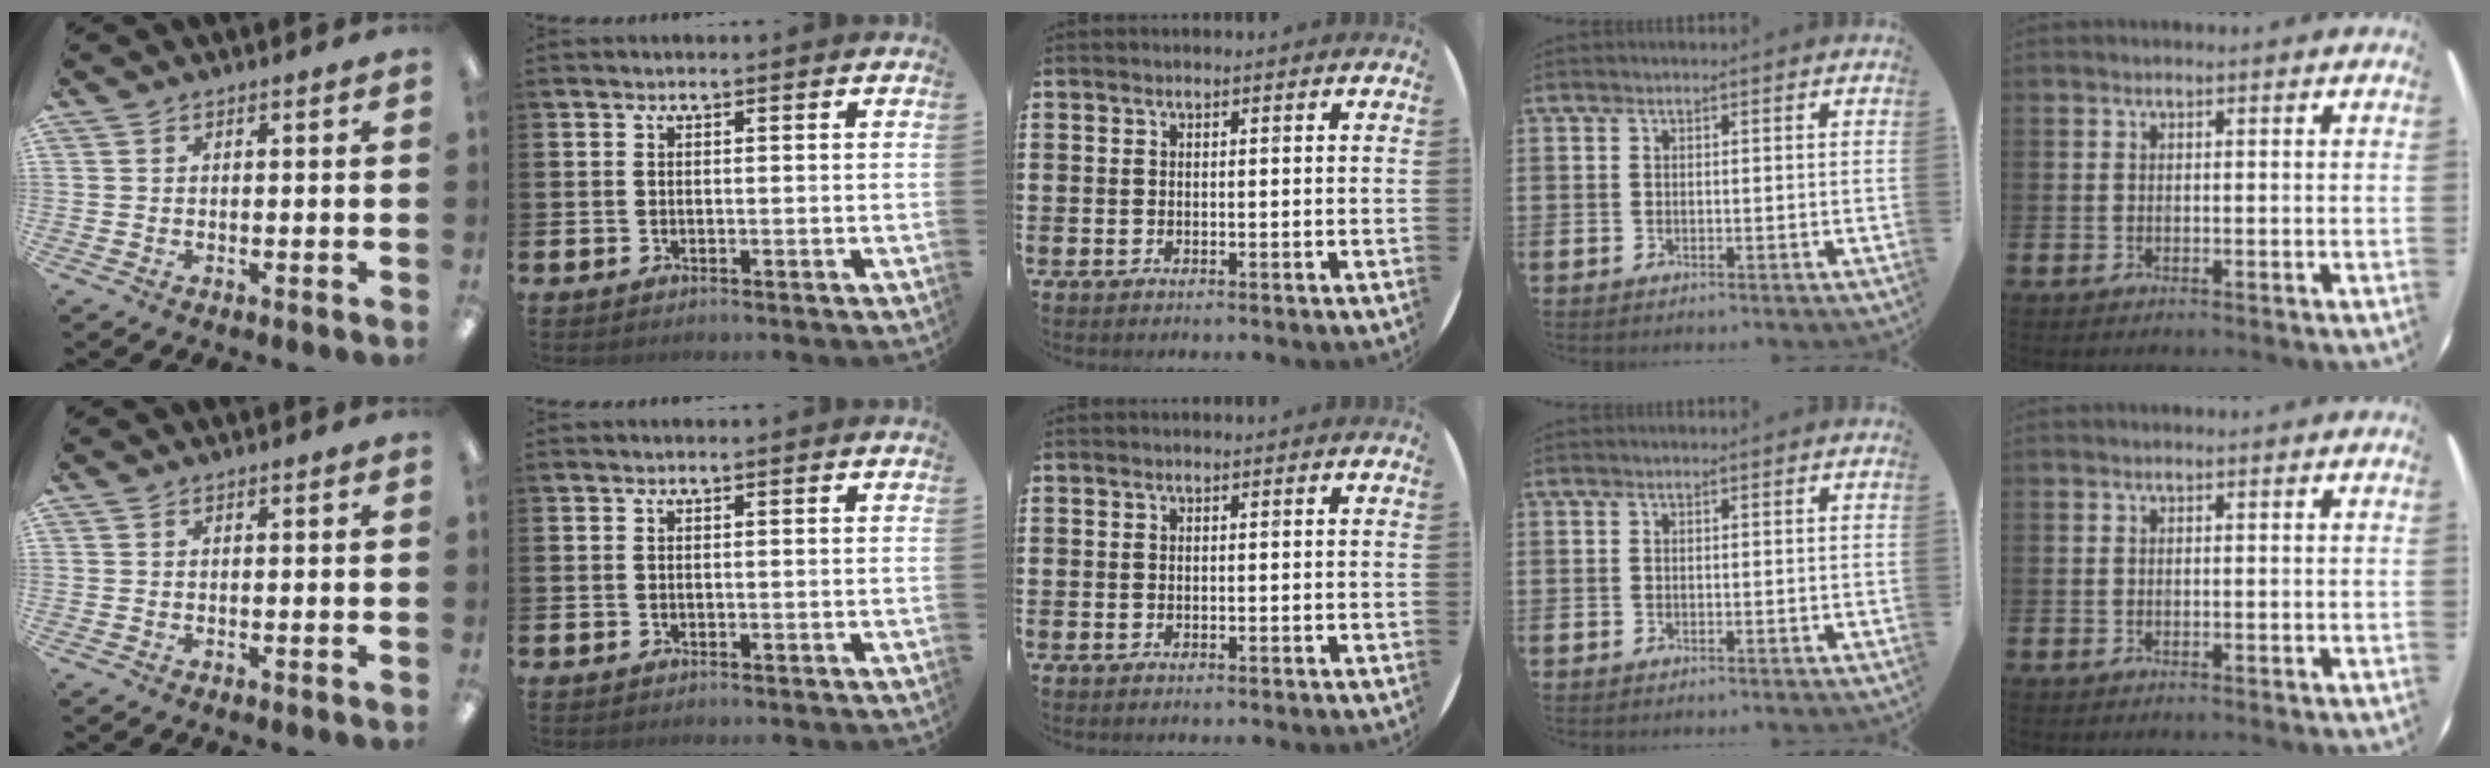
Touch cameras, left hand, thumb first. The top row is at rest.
{}